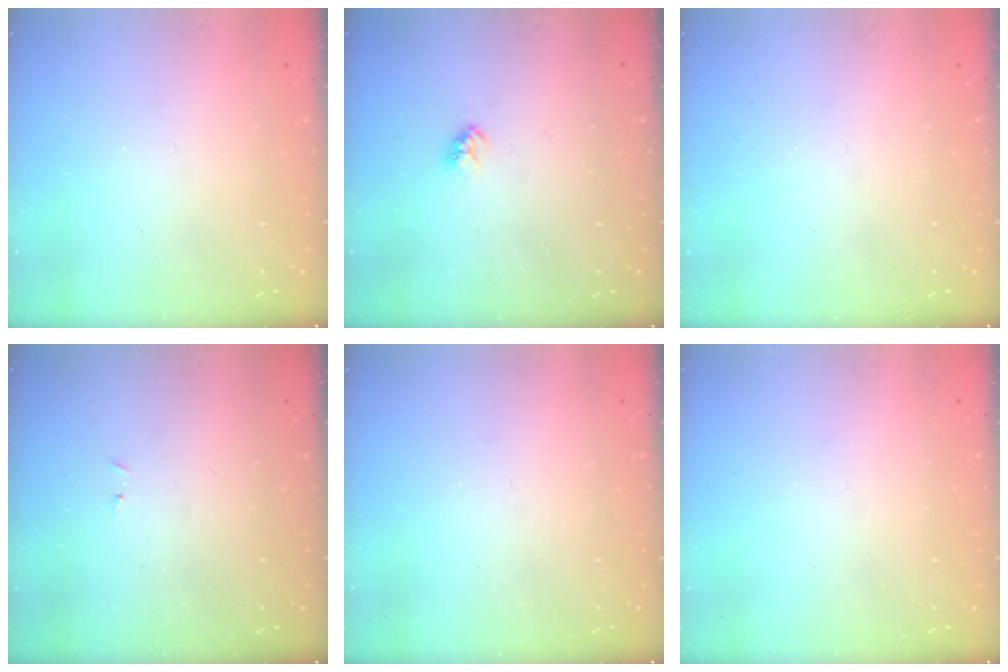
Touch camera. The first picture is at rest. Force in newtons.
{"total": 3.1, "press": 3.1, "slide": 0.4}
{"total": 0.0}
{"total": 2.9, "press": 2.9, "slide": 0.4}
{"total": 0.0}
{"total": 0.0}